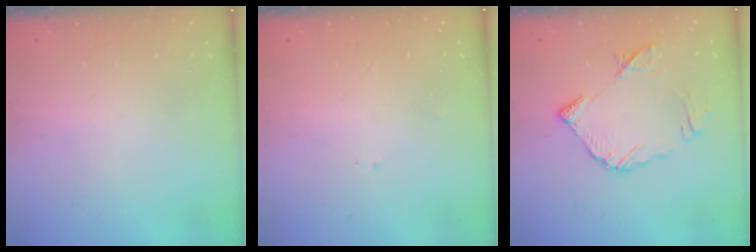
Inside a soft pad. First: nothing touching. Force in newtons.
{"total": 2.3, "press": 2.3, "slide": 0.3}
{"total": 12.6, "press": 12.5, "slide": 1.5}